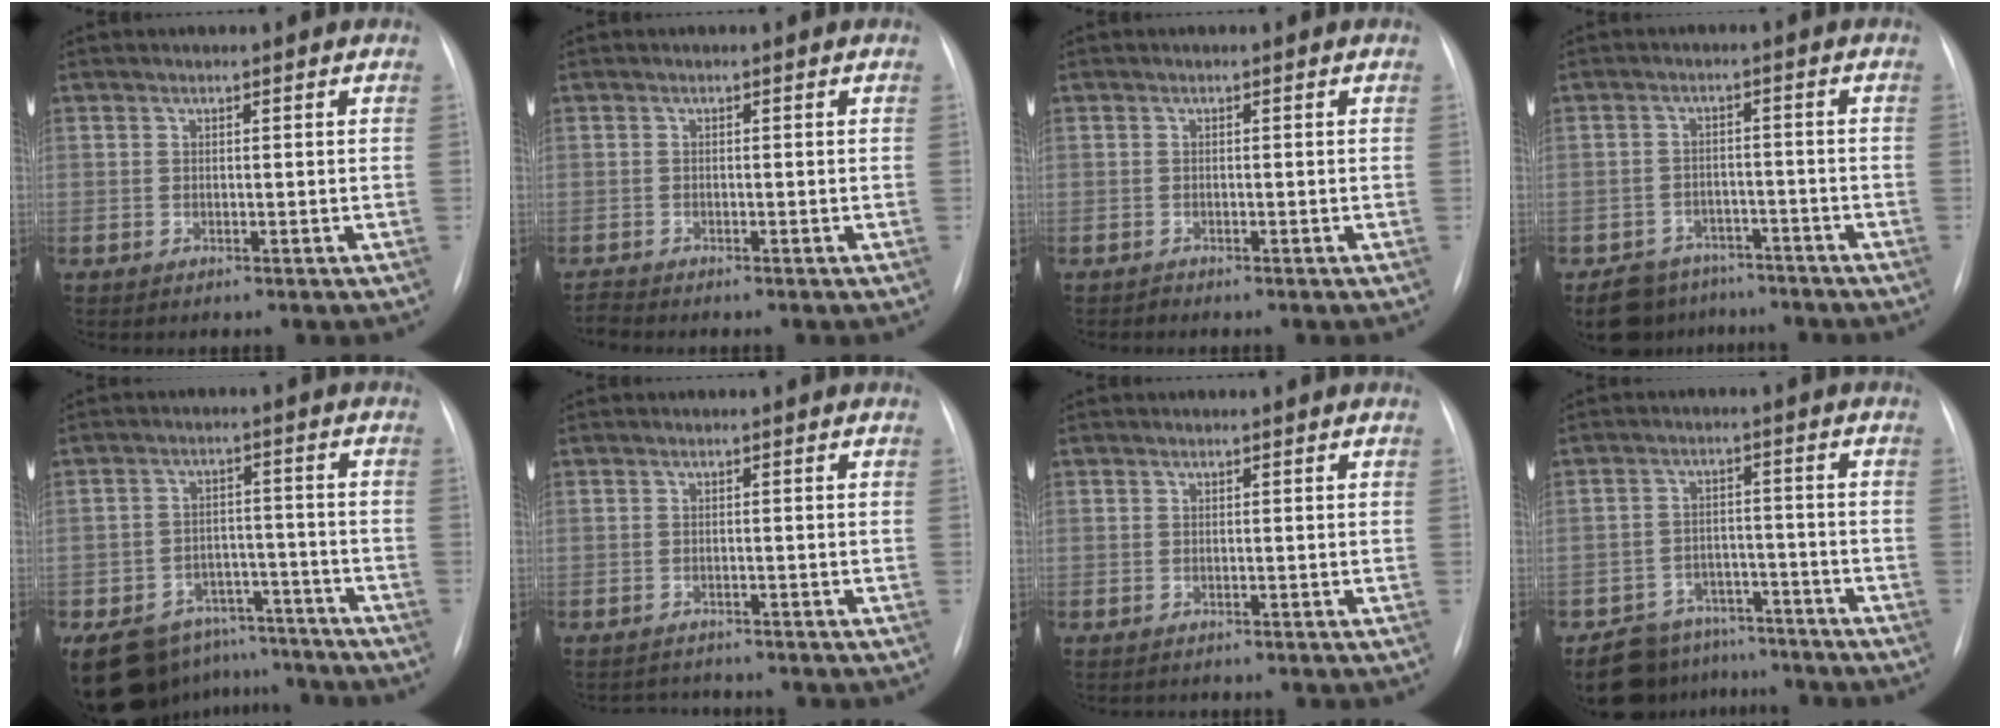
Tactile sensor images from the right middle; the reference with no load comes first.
{"total": 1.0, "force": [-0.9, -0.3, -0.1], "torque": [-0.002, -0.009, -0.020]}
{"total": 0.0}
{"total": 6.9, "force": [-5.6, 4.0, 0.7], "torque": [0.000, 0.014, -0.086]}
{"total": 15.3, "force": [-12.5, 7.9, 3.9], "torque": [-0.070, 0.026, -0.174]}
{"total": 2.5, "force": [-2.4, 0.7, -0.4], "torque": [0.004, -0.007, -0.034]}
{"total": 0.8, "force": [-0.6, 0.5, -0.1], "torque": [-0.009, 0.001, -0.009]}
{"total": 8.9, "force": [-7.7, 4.6, 0.4], "torque": [0.005, 0.025, -0.115]}